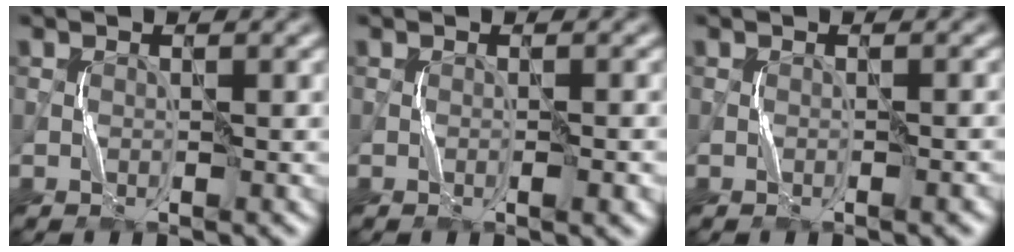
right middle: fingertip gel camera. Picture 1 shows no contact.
{"total": 1.1, "force": [-0.4, 0.1, 1.1], "torque": [-0.015, 0.001, -0.006]}
{"total": 0.8, "force": [-0.5, 0.1, 0.6], "torque": [-0.008, 0.005, -0.006]}